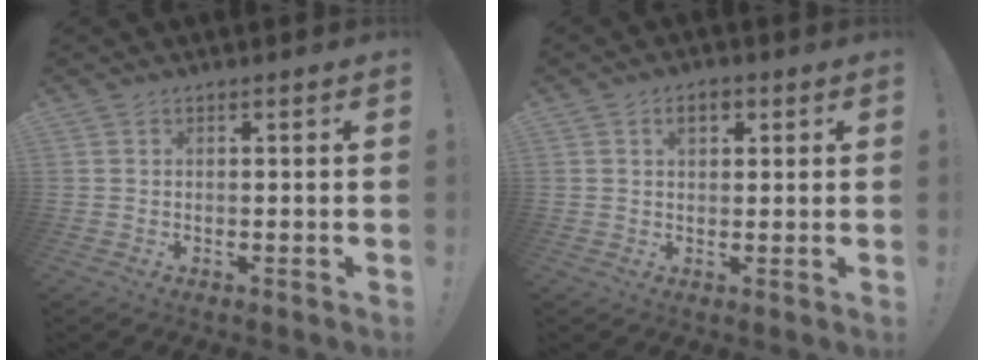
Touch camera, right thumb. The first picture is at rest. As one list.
[{"total": 3.8, "force": [1.5, 2.3, 2.7], "torque": [-0.037, 0.001, 0.022]}]